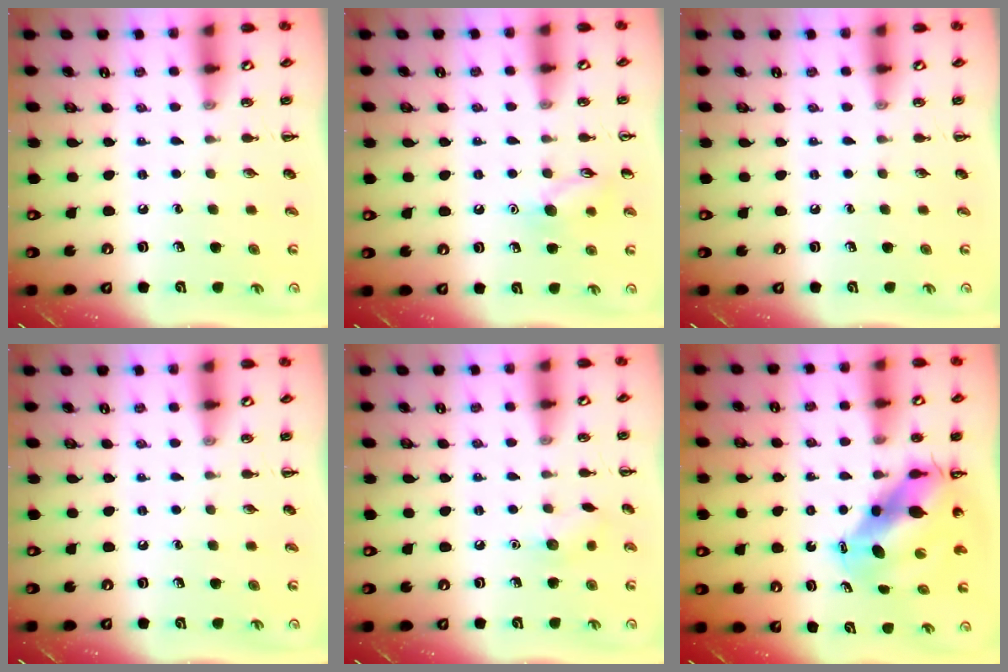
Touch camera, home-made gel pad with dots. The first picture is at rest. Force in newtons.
{"total": 8.6, "press": 8.5, "slide": 0.9}
{"total": 0.0}
{"total": 0.0}
{"total": 7.0, "press": 6.9, "slide": 1.3}
{"total": 10.1, "press": 9.7, "slide": 2.8}